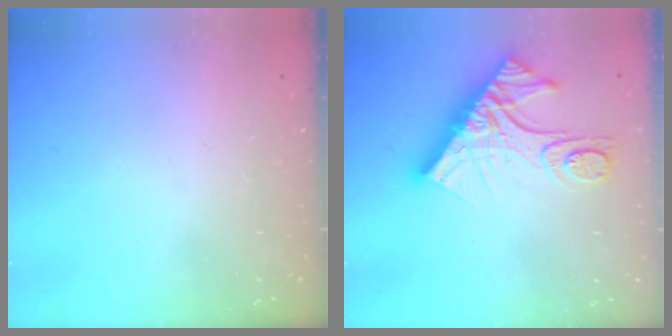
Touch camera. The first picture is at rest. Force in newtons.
{"total": 15.7, "press": 15.6, "slide": 1.6}